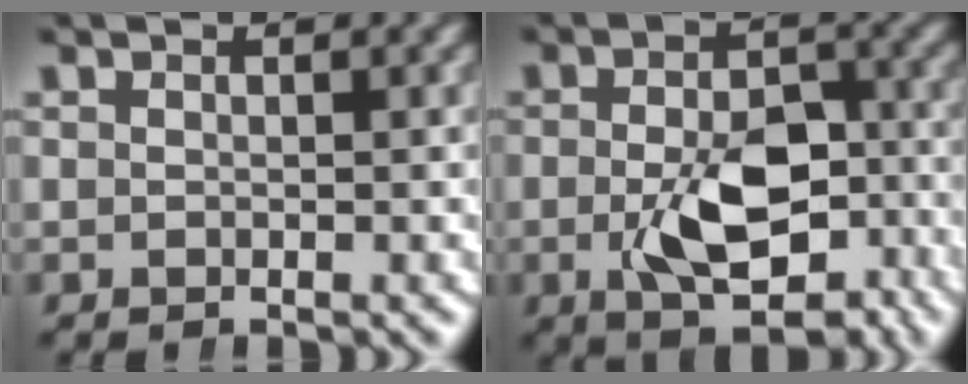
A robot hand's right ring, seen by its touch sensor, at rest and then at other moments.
{"total": 7.4, "force": [-2.2, 4.0, 5.8], "torque": [-0.106, -0.029, -0.027]}